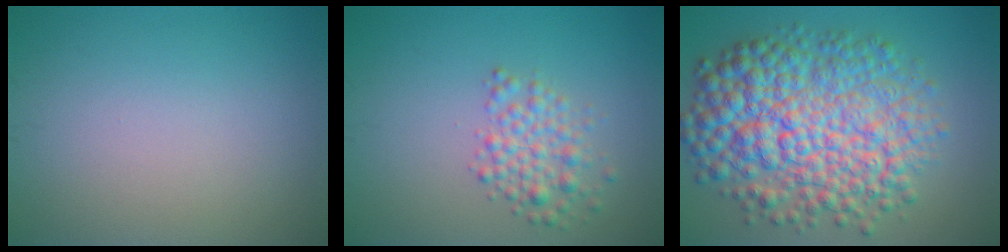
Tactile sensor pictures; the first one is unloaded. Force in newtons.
{"total": 2.8, "press": 2.8, "slide": 0.0}
{"total": 11.2, "press": 11.2, "slide": 0.2}